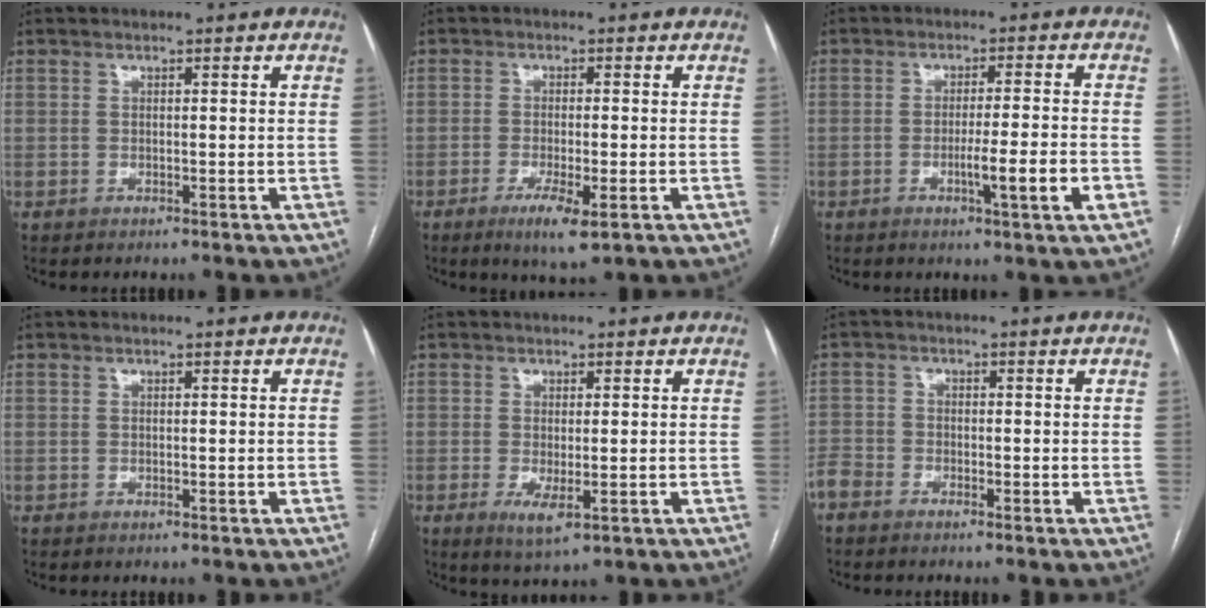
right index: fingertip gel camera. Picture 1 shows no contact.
{"total": 5.5, "force": [-2.6, 0.7, 4.8], "torque": [-0.085, -0.012, -0.041]}
{"total": 6.8, "force": [-2.4, -0.6, 6.4], "torque": [-0.099, -0.011, -0.039]}
{"total": 0.0}
{"total": 3.8, "force": [-1.2, 1.0, 3.5], "torque": [-0.057, -0.009, -0.011]}
{"total": 2.9, "force": [-2.4, 1.6, 0.2], "torque": [-0.002, 0.000, -0.054]}